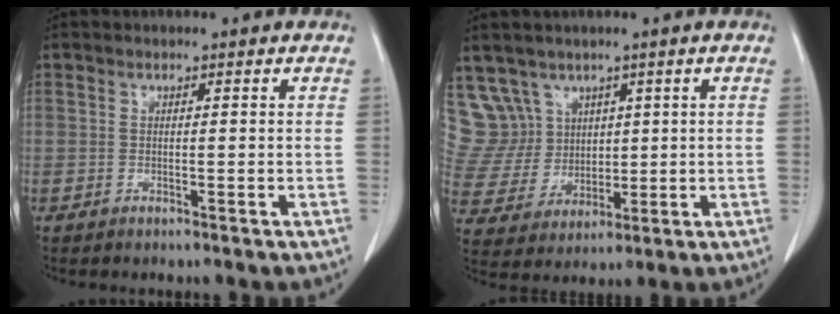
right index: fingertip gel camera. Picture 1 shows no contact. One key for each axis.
{"total": 9.4, "fx": 5.4, "fy": 7.7, "fz": 0.3, "tx": -0.024, "ty": 0.040, "tz": 0.127}